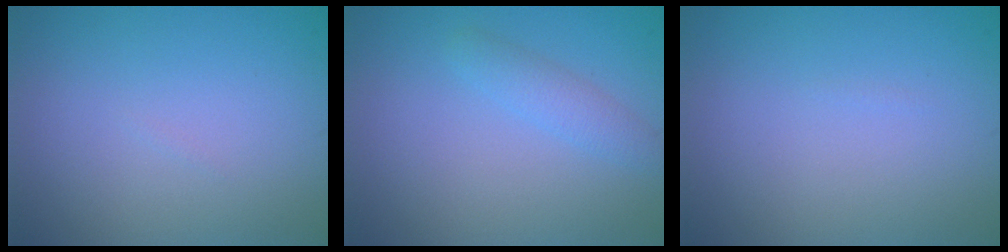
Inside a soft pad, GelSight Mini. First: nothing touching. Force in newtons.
{"total": 1.8, "press": 1.8, "slide": 0.1}
{"total": 0.0}